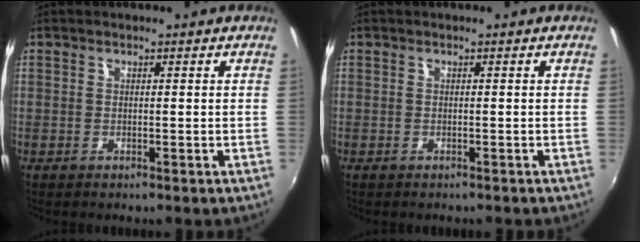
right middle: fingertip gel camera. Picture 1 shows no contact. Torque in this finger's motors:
{"motor_torque": [0.97, -1.16, 0.06, 0.04]}